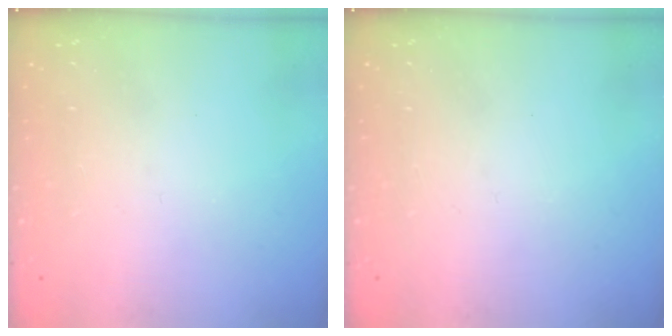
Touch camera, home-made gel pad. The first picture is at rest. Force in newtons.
{"total": 0.0}